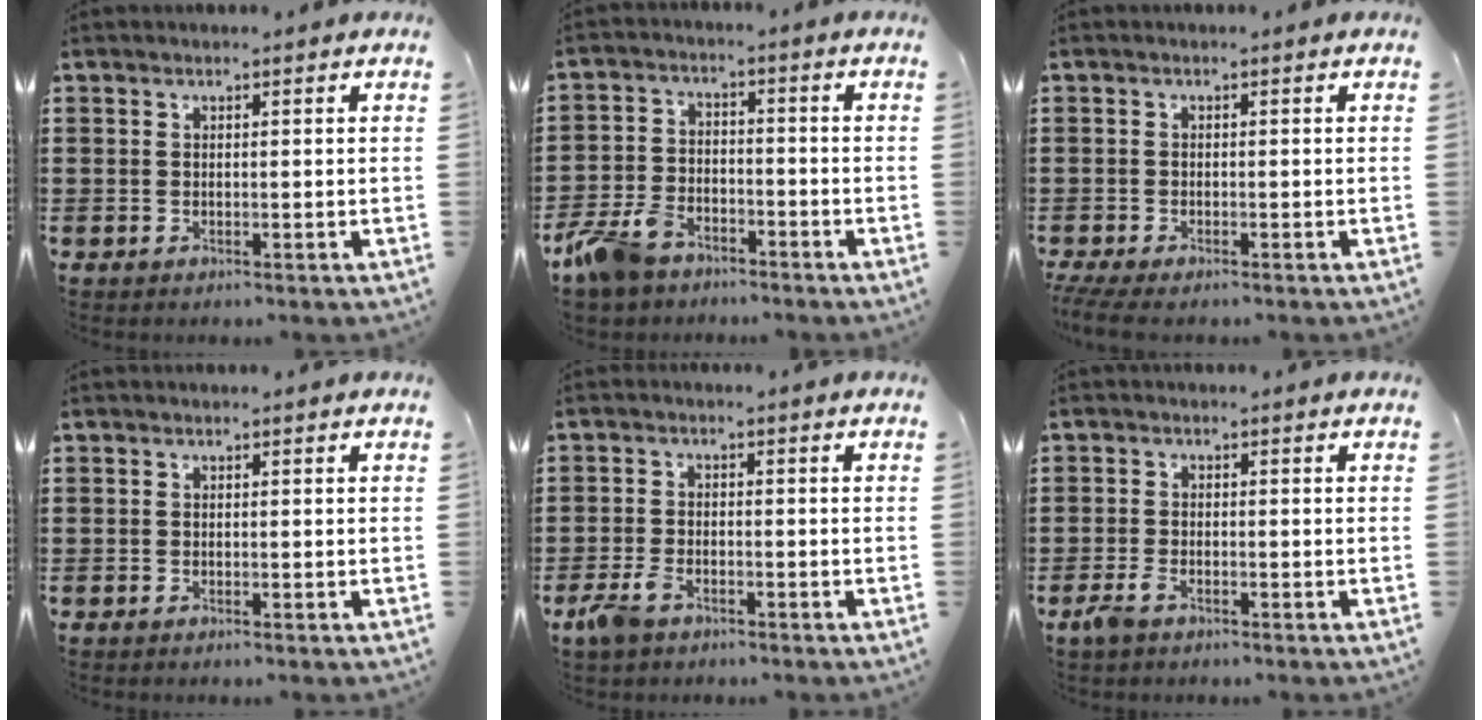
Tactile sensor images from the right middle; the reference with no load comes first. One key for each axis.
{"total": 7.0, "fx": -5.6, "fy": 3.1, "fz": 2.7, "tx": -0.082, "ty": 0.007, "tz": -0.116}
{"total": 1.6, "fx": -1.3, "fy": 0.1, "fz": 0.9, "tx": -0.023, "ty": -0.004, "tz": -0.027}
{"total": 0.0}
{"total": 3.8, "fx": -2.5, "fy": 1.8, "fz": 2.3, "tx": -0.066, "ty": -0.003, "tz": -0.053}
{"total": 2.5, "fx": -1.6, "fy": 0.9, "fz": 1.7, "tx": -0.052, "ty": -0.005, "tz": -0.038}